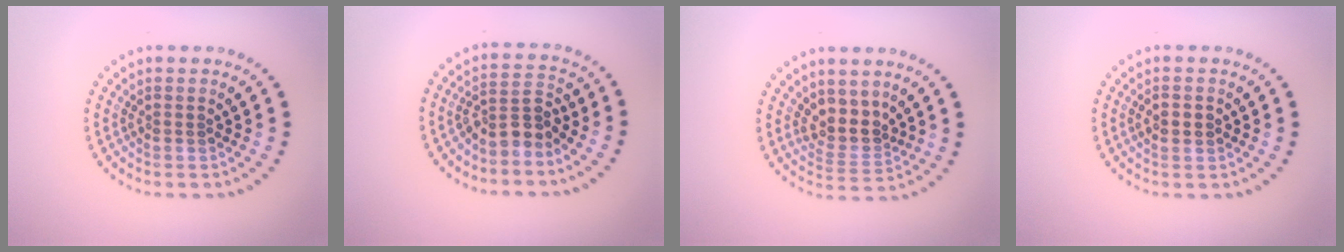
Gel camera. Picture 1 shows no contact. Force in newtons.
{"total": 2.7, "press": 2.2, "slide": 1.7}
{"total": 2.8, "press": 2.3, "slide": 1.6}
{"total": 1.9, "press": 1.9, "slide": 0.2}